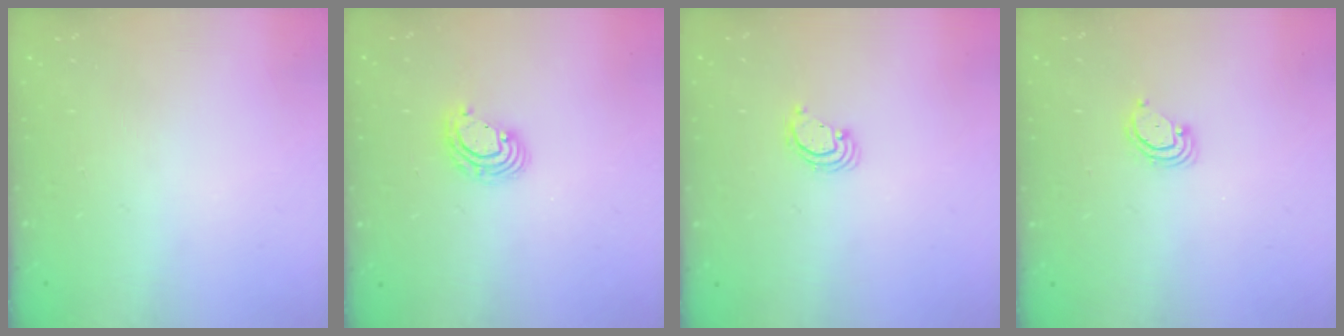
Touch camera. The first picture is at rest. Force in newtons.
{"total": 6.3, "press": 6.3, "slide": 0.8}
{"total": 2.2, "press": 2.2, "slide": 0.2}
{"total": 2.9, "press": 2.9, "slide": 0.3}